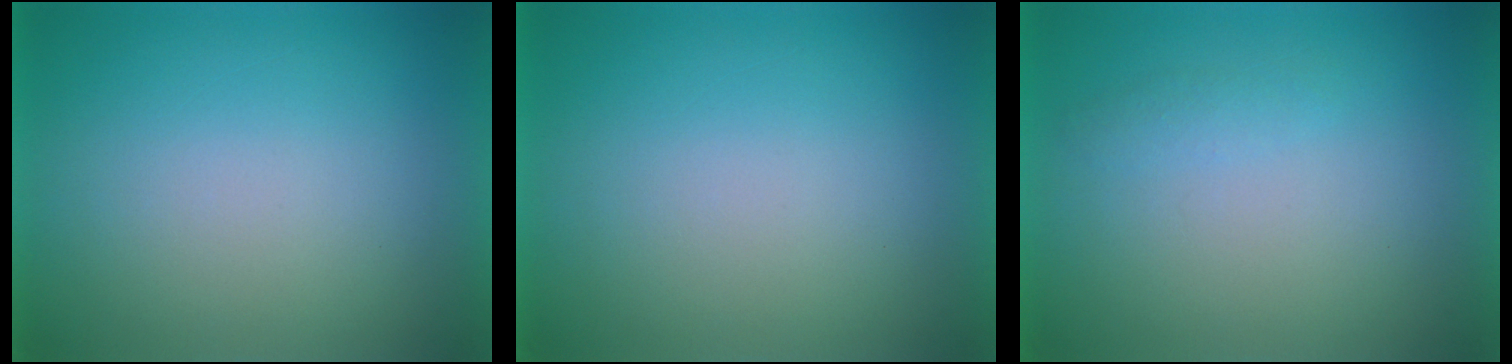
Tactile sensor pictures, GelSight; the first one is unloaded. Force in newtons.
{"total": 0.0}
{"total": 1.4}